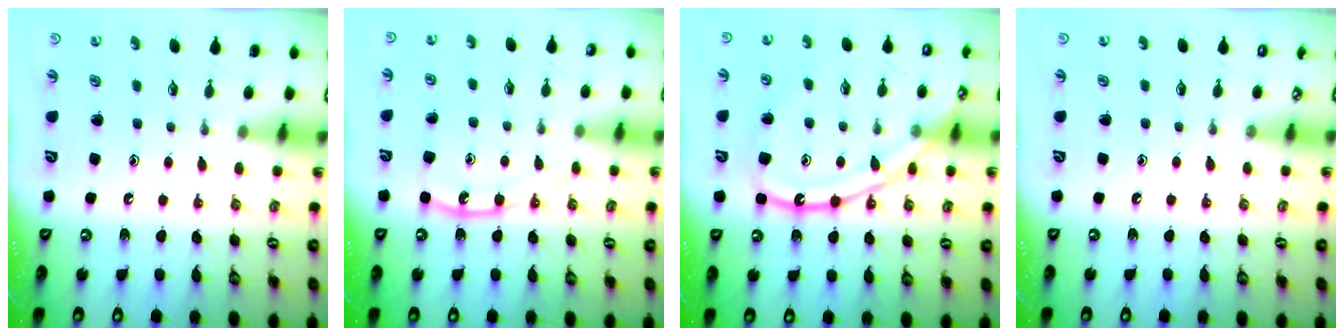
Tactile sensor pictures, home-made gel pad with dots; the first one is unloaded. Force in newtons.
{"total": 10.9, "press": 10.9, "slide": 0.9}
{"total": 15.4, "press": 15.3, "slide": 1.4}
{"total": 3.3, "press": 3.2, "slide": 0.5}